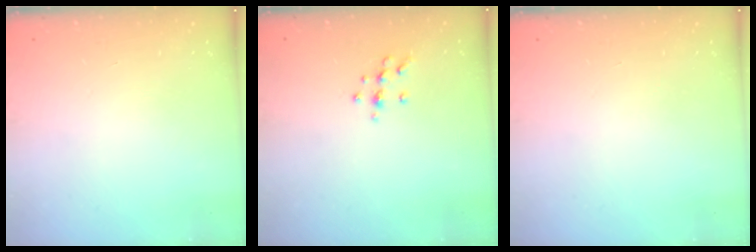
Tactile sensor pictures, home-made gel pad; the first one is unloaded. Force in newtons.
{"total": 7.1, "press": 7.0, "slide": 1.3}
{"total": 0.0}